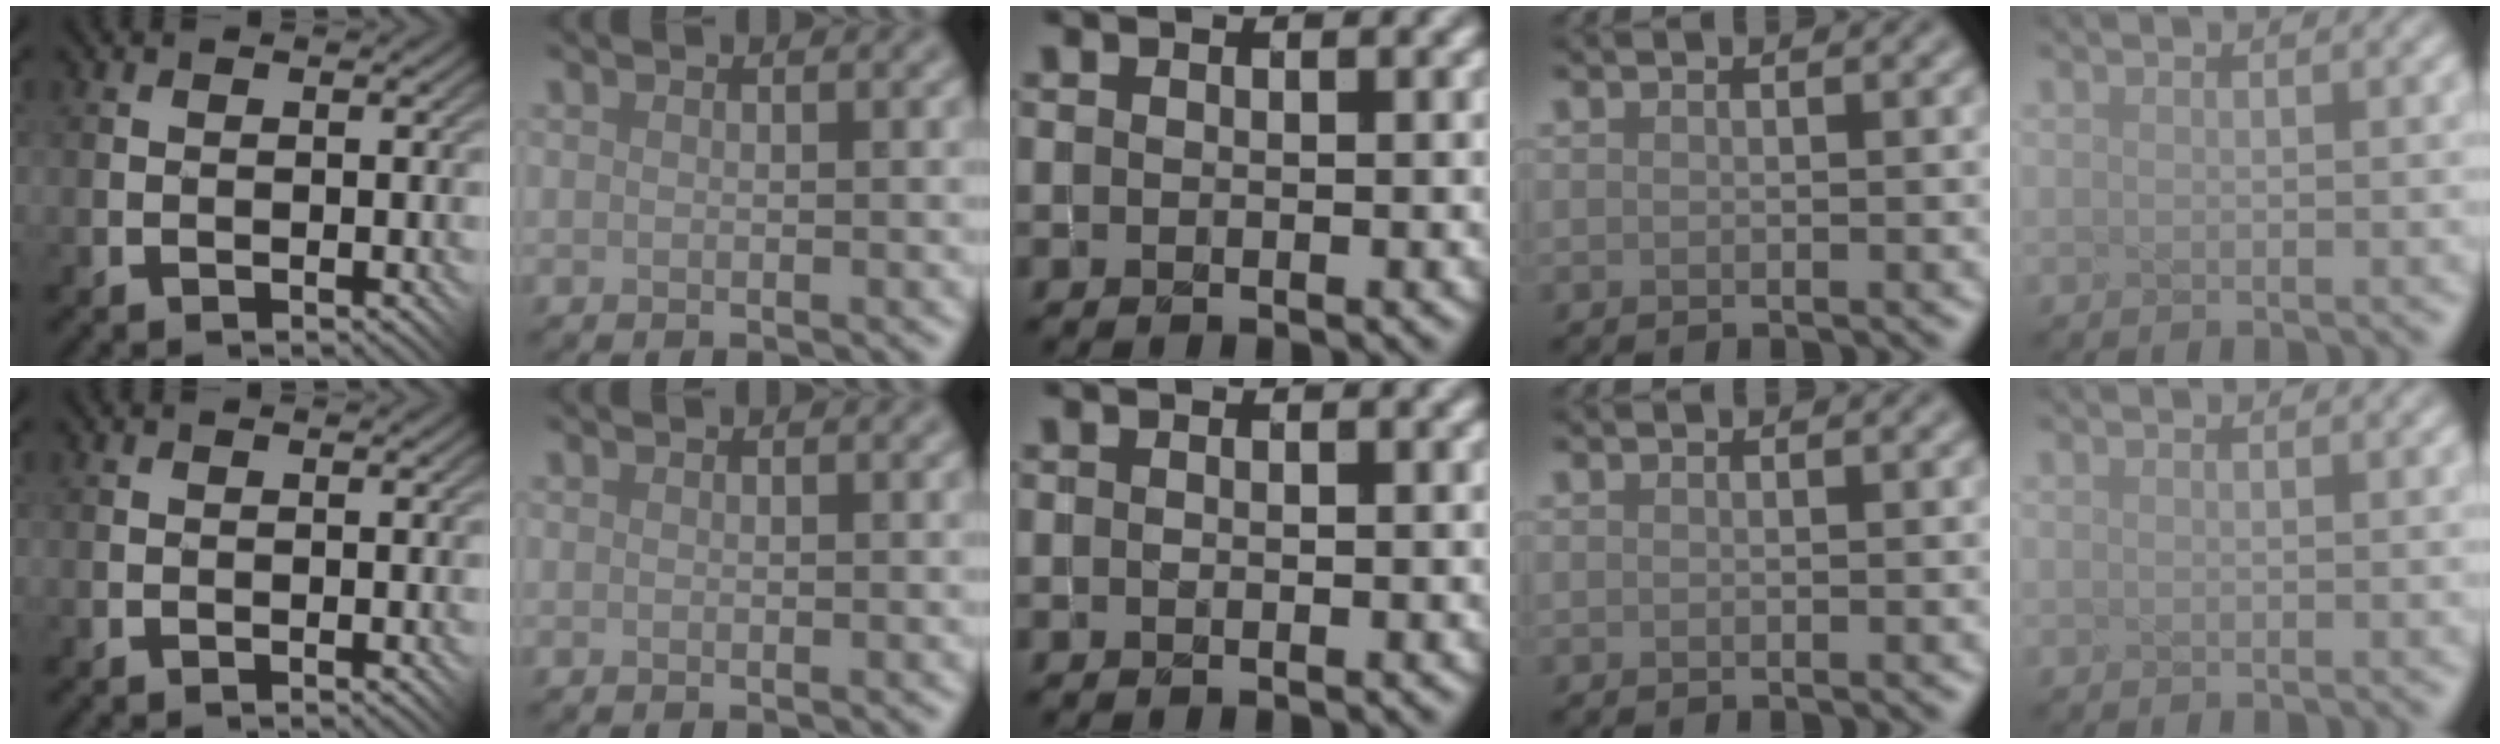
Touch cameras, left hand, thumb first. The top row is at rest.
{}